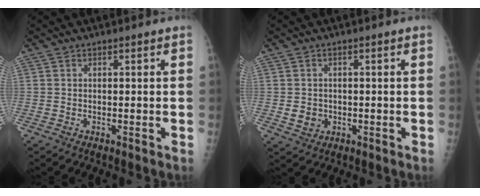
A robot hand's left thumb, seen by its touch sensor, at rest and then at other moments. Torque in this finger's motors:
{"motor_torque": [0.37, 0.60, 0.21, 0.00, 0.00]}